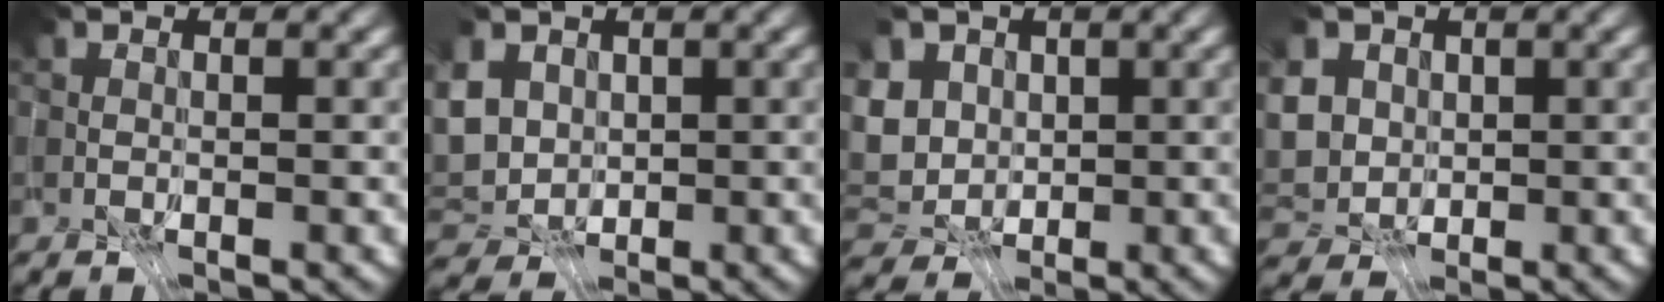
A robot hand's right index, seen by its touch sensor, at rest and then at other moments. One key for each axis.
{"total": 2.9, "fx": -0.4, "fy": 1.9, "fz": 2.2, "tx": -0.043, "ty": -0.004, "tz": -0.009}
{"total": 4.5, "fx": 0.3, "fy": 3.2, "fz": 3.2, "tx": -0.050, "ty": 0.007, "tz": -0.009}
{"total": 3.4, "fx": 0.0, "fy": 2.6, "fz": 2.2, "tx": -0.045, "ty": 0.000, "tz": -0.008}